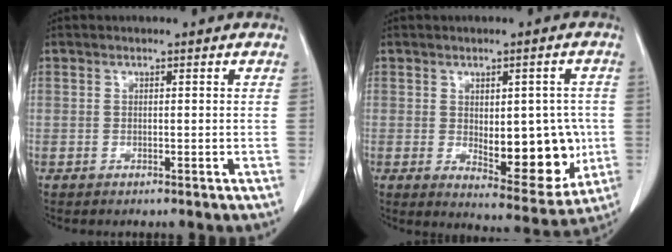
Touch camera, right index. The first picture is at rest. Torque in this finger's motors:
{"motor_torque": [0.55, -0.20, 0.31, 0.06]}